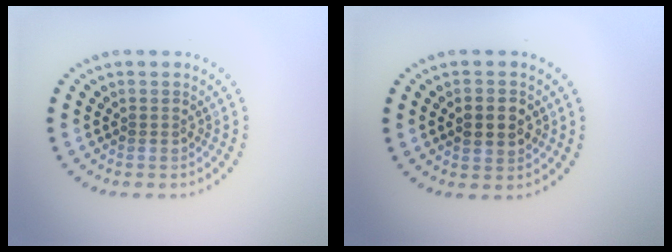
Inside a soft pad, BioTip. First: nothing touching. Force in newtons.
{"total": 3.6, "press": 3.6, "slide": 0.2}